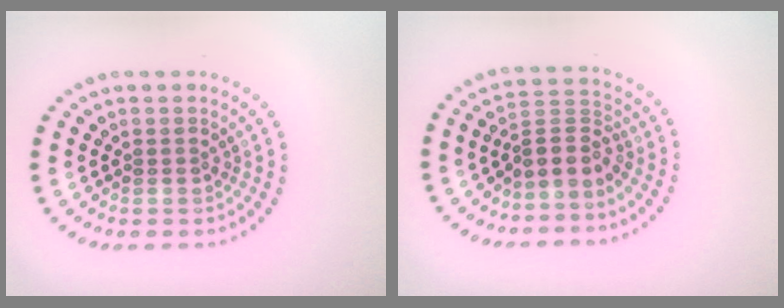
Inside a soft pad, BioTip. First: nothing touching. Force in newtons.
{"total": 3.1, "press": 2.3, "slide": 2.0}